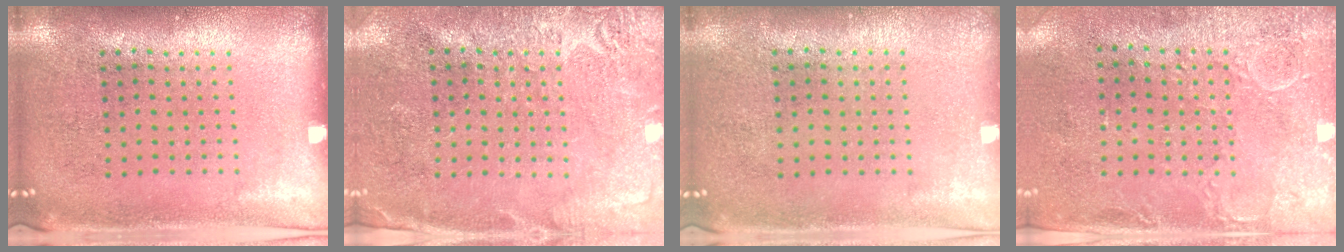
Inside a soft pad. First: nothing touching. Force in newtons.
{"total": 2.8, "press": 2.7, "slide": 0.5}
{"total": 0.0}
{"total": 3.0, "press": 2.2, "slide": 2.0}